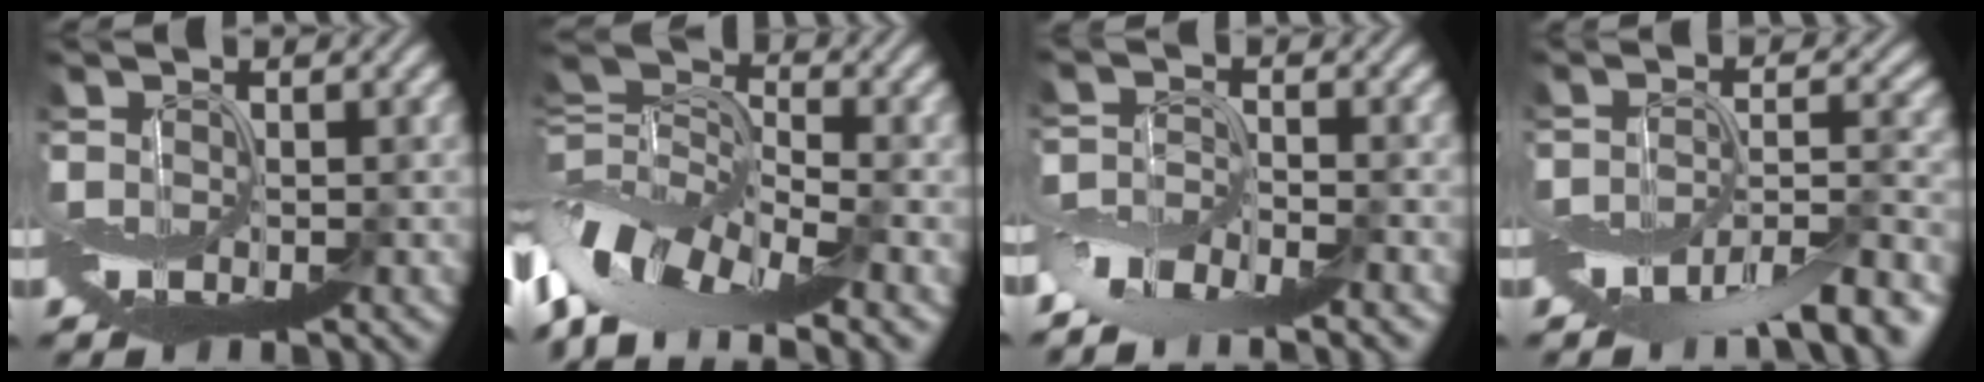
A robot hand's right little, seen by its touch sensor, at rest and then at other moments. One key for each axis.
{"total": 13.5, "fx": -5.8, "fy": 7.7, "fz": 9.4, "tx": -0.213, "ty": 0.004, "tz": -0.099}
{"total": 5.4, "fx": -4.1, "fy": 1.9, "fz": 2.8, "tx": -0.045, "ty": -0.001, "tz": -0.080}
{"total": 8.3, "fx": -5.1, "fy": 2.7, "fz": 6.0, "tx": -0.095, "ty": -0.009, "tz": -0.081}